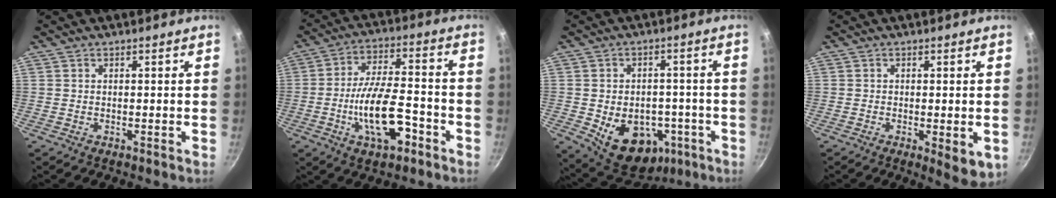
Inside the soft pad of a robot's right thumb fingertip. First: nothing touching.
{"total": 13.9, "force": [-4.9, 5.8, 11.6], "torque": [-0.203, 0.031, -0.084]}
{"total": 14.5, "force": [-5.2, 10.1, 9.1], "torque": [-0.119, 0.020, -0.059]}
{"total": 5.3, "force": [-1.4, 1.7, 4.9], "torque": [-0.068, -0.014, -0.018]}